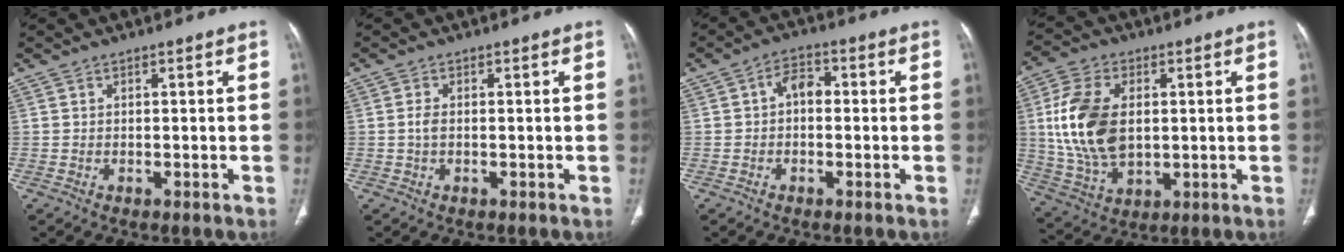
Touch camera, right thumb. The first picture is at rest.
{"total": 1.5, "force": [-0.2, 0.7, 1.3], "torque": [-0.029, 0.000, -0.004]}
{"total": 4.0, "force": [-0.1, 2.7, 2.9], "torque": [-0.035, 0.016, -0.012]}
{"total": 15.7, "force": [1.7, 9.7, 12.2], "torque": [-0.238, -0.006, 0.040]}